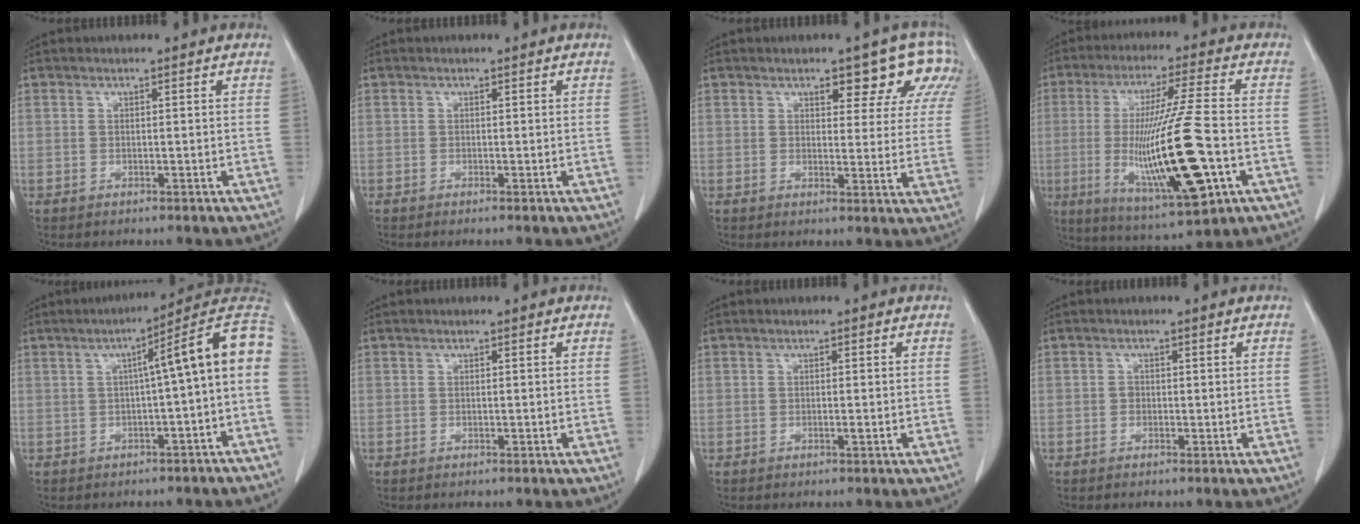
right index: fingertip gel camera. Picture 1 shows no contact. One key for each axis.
{"total": 0.0}
{"total": 8.4, "fx": 5.6, "fy": 3.5, "fz": 5.2, "tx": -0.043, "ty": 0.000, "tz": 0.051}
{"total": 18.7, "fx": -3.7, "fy": 1.3, "fz": 18.3, "tx": -0.346, "ty": -0.022, "tz": -0.055}
{"total": 10.2, "fx": 0.4, "fy": -0.1, "fz": 10.2, "tx": -0.125, "ty": 0.038, "tz": -0.005}
{"total": 0.0}
{"total": 0.7, "fx": -0.1, "fy": 0.1, "fz": 0.7, "tx": -0.013, "ty": -0.001, "tz": -0.001}
{"total": 0.8, "fx": -0.2, "fy": 0.7, "fz": 0.4, "tx": -0.004, "ty": 0.003, "tz": -0.004}